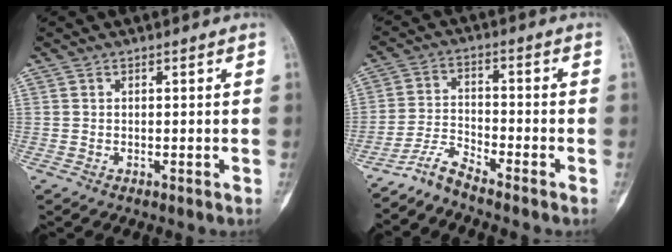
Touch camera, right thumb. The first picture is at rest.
{"total": 4.7, "force": [-4.5, -0.3, 1.3], "torque": [-0.033, 0.025, -0.096]}